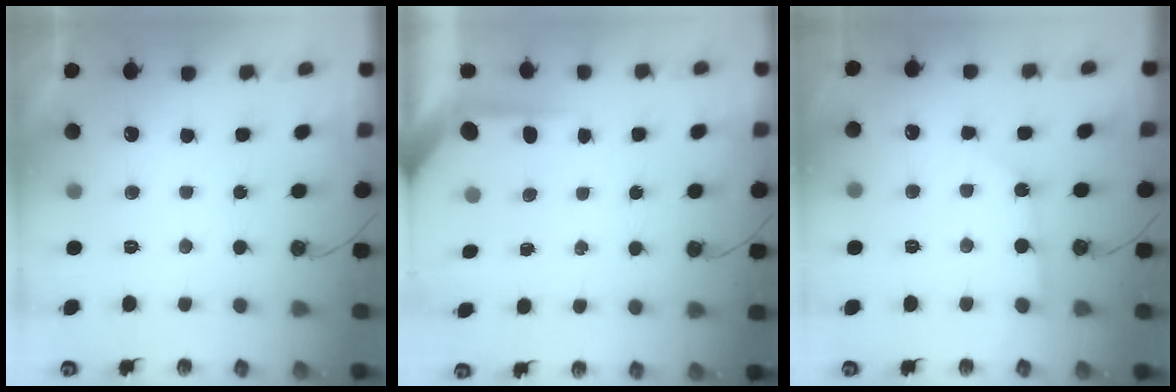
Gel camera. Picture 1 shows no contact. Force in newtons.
{"total": 3.7, "press": 3.7, "slide": 0.4}
{"total": 4.8, "press": 4.8, "slide": 0.4}